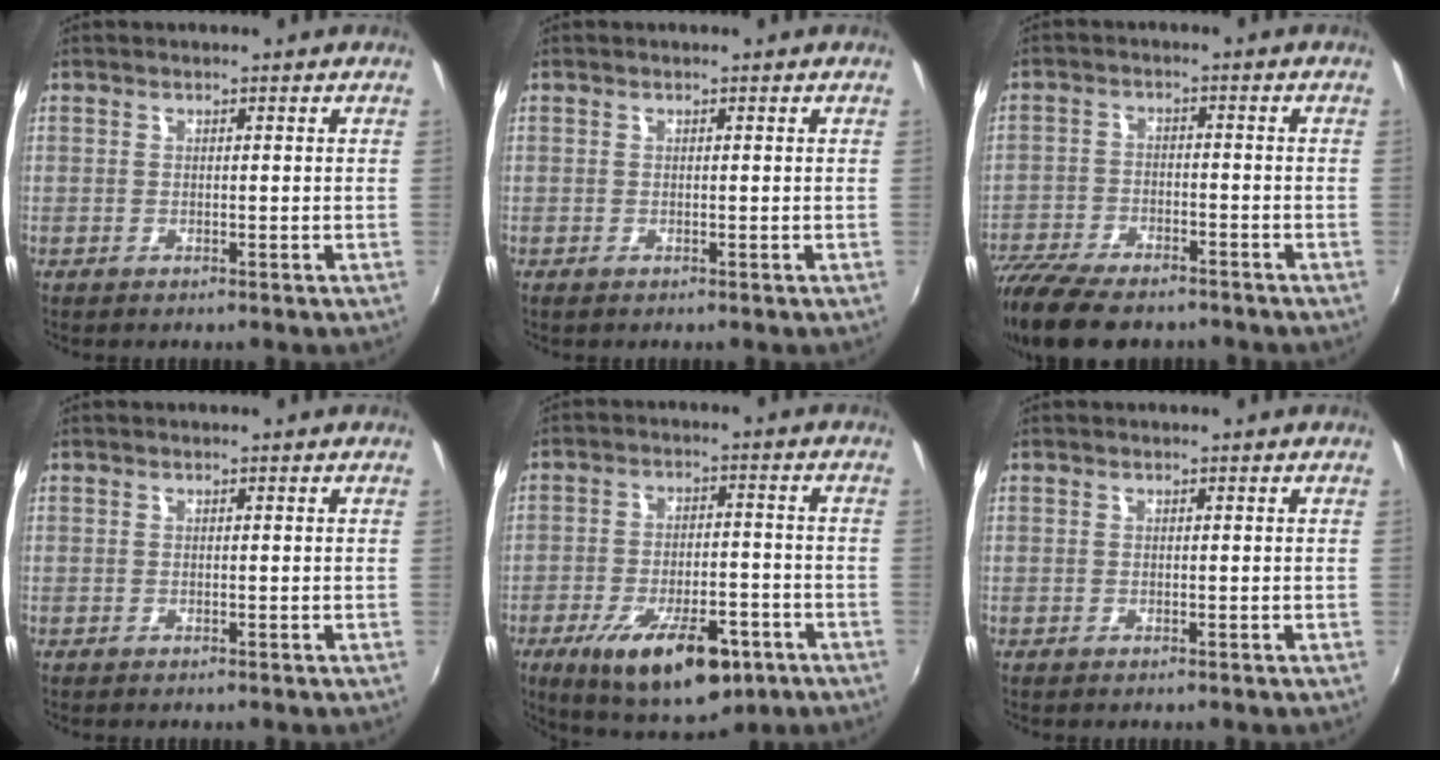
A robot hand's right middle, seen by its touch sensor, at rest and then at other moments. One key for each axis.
{"total": 0.0}
{"total": 15.6, "fx": -12.6, "fy": 5.4, "fz": 7.5, "tx": -0.177, "ty": -0.037, "tz": -0.215}
{"total": 0.0}
{"total": 16.6, "fx": -9.1, "fy": 6.7, "fz": 12.2, "tx": -0.217, "ty": -0.025, "tz": -0.129}
{"total": 0.0}